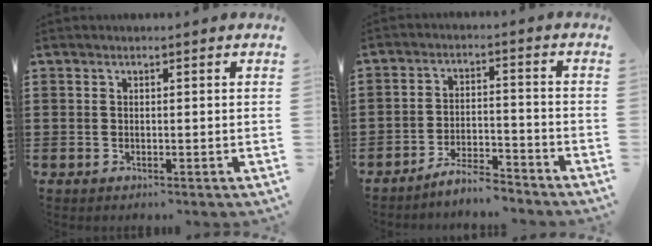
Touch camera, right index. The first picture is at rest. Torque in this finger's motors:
{"motor_torque": [-0.57, 0.19, -1.05, -0.20]}